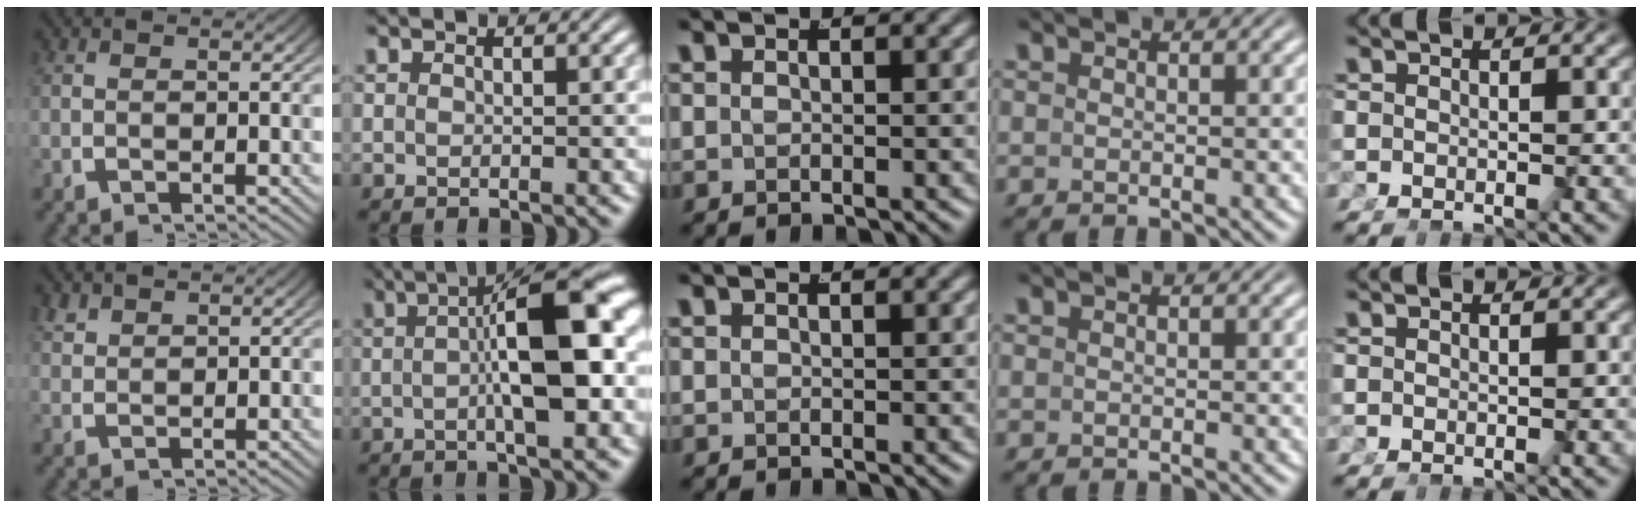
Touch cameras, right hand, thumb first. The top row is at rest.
{"thumb": {"total": 1.5, "force": [1.4, 0.4, 0.3], "torque": [-0.003, 0.002, 0.033]}, "index": {"total": 10.6, "force": [1.3, 2.9, 10.1], "torque": [-0.140, 0.013, 0.013]}}